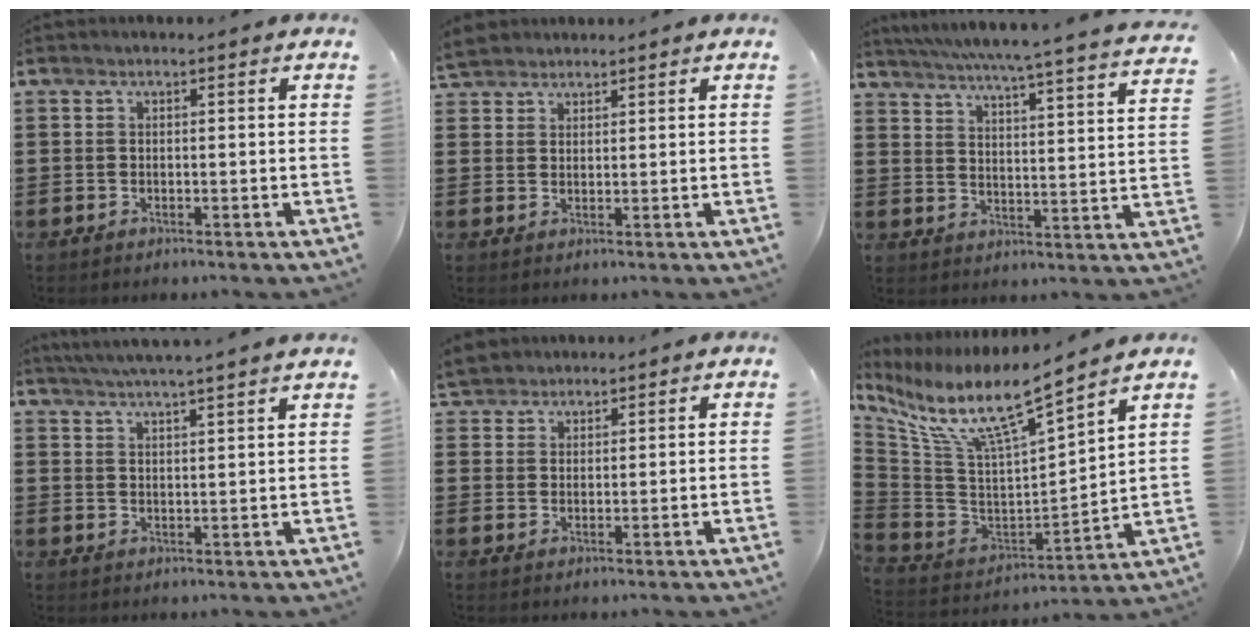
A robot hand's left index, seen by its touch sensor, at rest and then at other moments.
{"total": 2.4, "force": [2.2, 0.8, -0.1], "torque": [-0.007, 0.003, 0.044]}
{"total": 4.9, "force": [4.3, -1.3, 1.8], "torque": [-0.056, -0.047, 0.066]}
{"total": 4.2, "force": [3.9, -1.1, 1.0], "torque": [-0.033, -0.020, 0.069]}
{"total": 2.7, "force": [2.5, 1.1, -0.3], "torque": [-0.005, 0.002, 0.048]}
{"total": 10.3, "force": [7.5, 1.0, 6.9], "torque": [-0.163, -0.066, 0.124]}